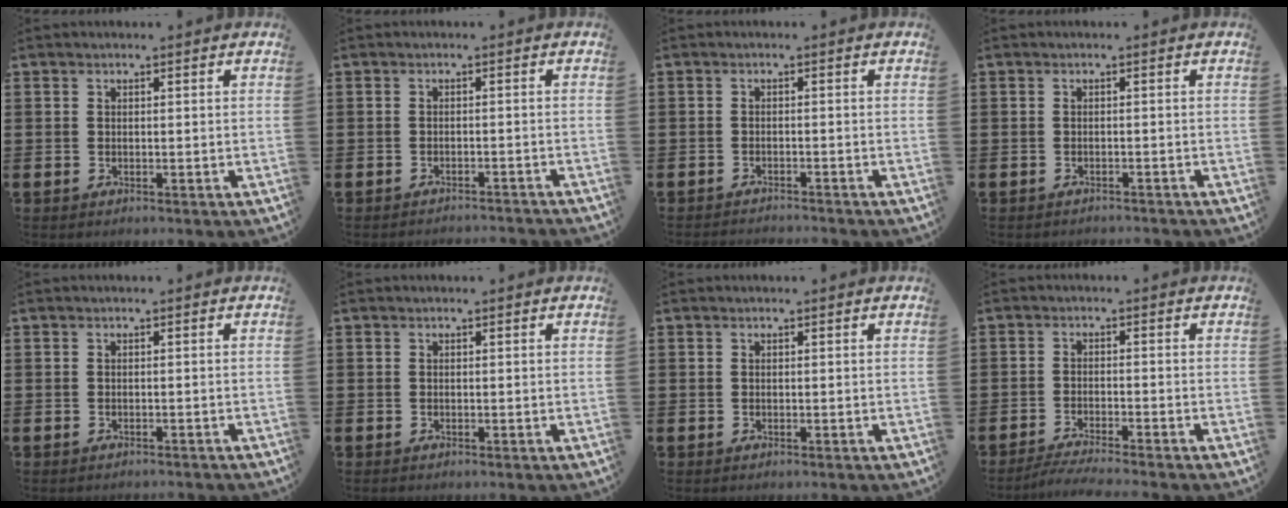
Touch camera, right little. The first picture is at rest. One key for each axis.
{"total": 1.3, "fx": -1.3, "fy": -0.2, "fz": -0.1, "tx": -0.001, "ty": 0.004, "tz": -0.027}
{"total": 1.3, "fx": -1.3, "fy": -0.1, "fz": -0.1, "tx": -0.001, "ty": 0.002, "tz": -0.027}
{"total": 0.8, "fx": -0.8, "fy": 0.0, "fz": 0.0, "tx": -0.002, "ty": 0.000, "tz": -0.017}
{"total": 0.5, "fx": -0.5, "fy": 0.0, "fz": 0.0, "tx": -0.001, "ty": -0.002, "tz": -0.011}
{"total": 0.0}
{"total": 0.0}
{"total": 2.6, "fx": -2.3, "fy": -0.3, "fz": 1.0, "tx": -0.015, "ty": 0.000, "tz": -0.044}